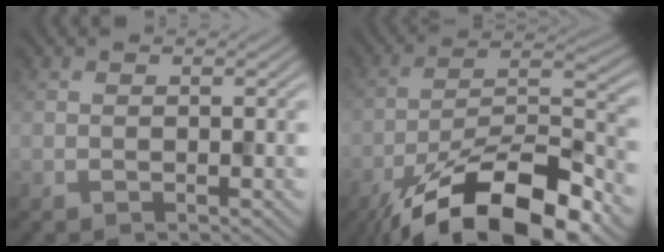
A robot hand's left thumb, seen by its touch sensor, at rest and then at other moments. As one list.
[{"total": 17.3, "force": [-11.7, 5.5, 11.4], "torque": [-0.208, -0.008, -0.210]}]